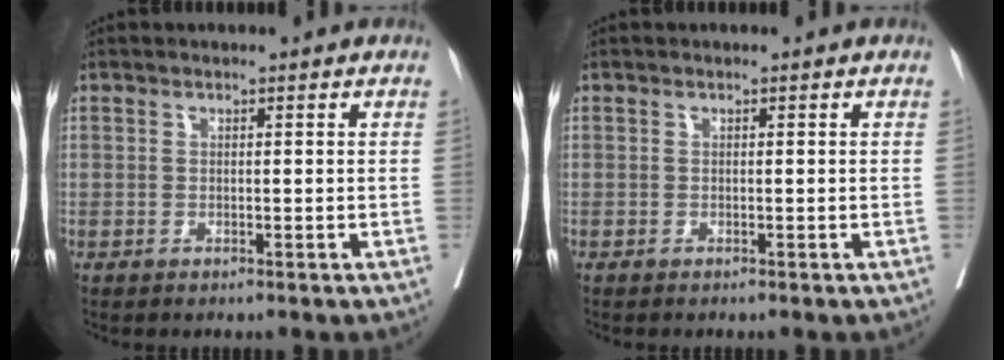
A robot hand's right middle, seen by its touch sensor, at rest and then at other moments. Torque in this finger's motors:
{"motor_torque": [-0.08, -0.05, 0.04, -0.01]}